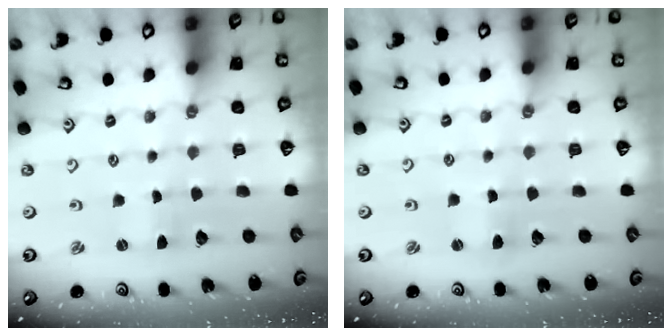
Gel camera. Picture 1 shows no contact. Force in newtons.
{"total": 1.9, "press": 1.9, "slide": 0.3}